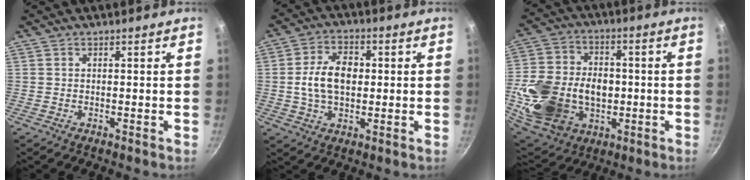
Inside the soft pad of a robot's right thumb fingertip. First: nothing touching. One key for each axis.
{"total": 9.8, "fx": 0.4, "fy": 6.5, "fz": 7.4, "tx": -0.114, "ty": 0.011, "tz": 0.001}
{"total": 23.3, "fx": -3.0, "fy": 17.4, "fz": 15.3, "tx": -0.296, "ty": 0.020, "tz": -0.035}